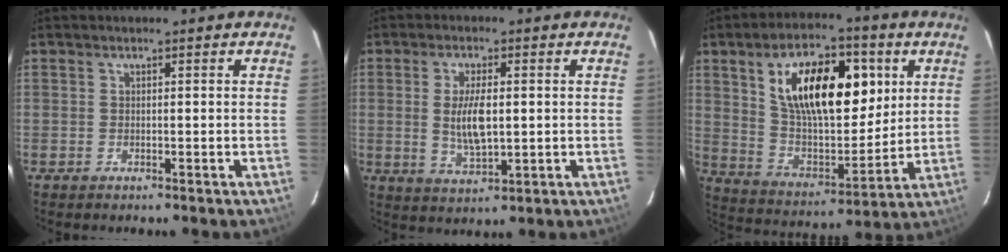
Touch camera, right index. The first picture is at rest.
{"total": 7.4, "force": [0.4, 3.0, 6.8], "torque": [-0.129, -0.005, 0.012]}
{"total": 21.4, "force": [7.2, 10.8, 17.0], "torque": [-0.282, 0.010, 0.132]}